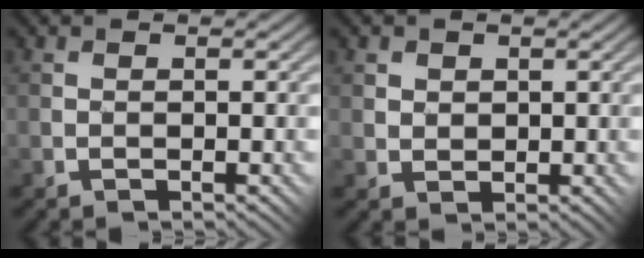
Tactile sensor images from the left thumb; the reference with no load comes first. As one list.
[{"total": 2.6, "force": [1.5, 2.1, 0.4], "torque": [-0.027, 0.002, 0.030]}]